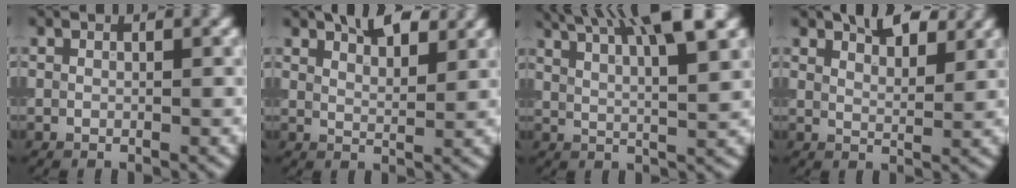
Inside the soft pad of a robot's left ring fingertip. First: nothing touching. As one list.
[{"total": 3.2, "force": [2.7, 1.0, 1.5], "torque": [-0.017, 0.008, 0.040]}, {"total": 9.7, "force": [6.1, 2.4, 7.1], "torque": [-0.083, 0.030, 0.079]}, {"total": 2.9, "force": [2.5, 1.0, 1.2], "torque": [-0.014, 0.005, 0.038]}]